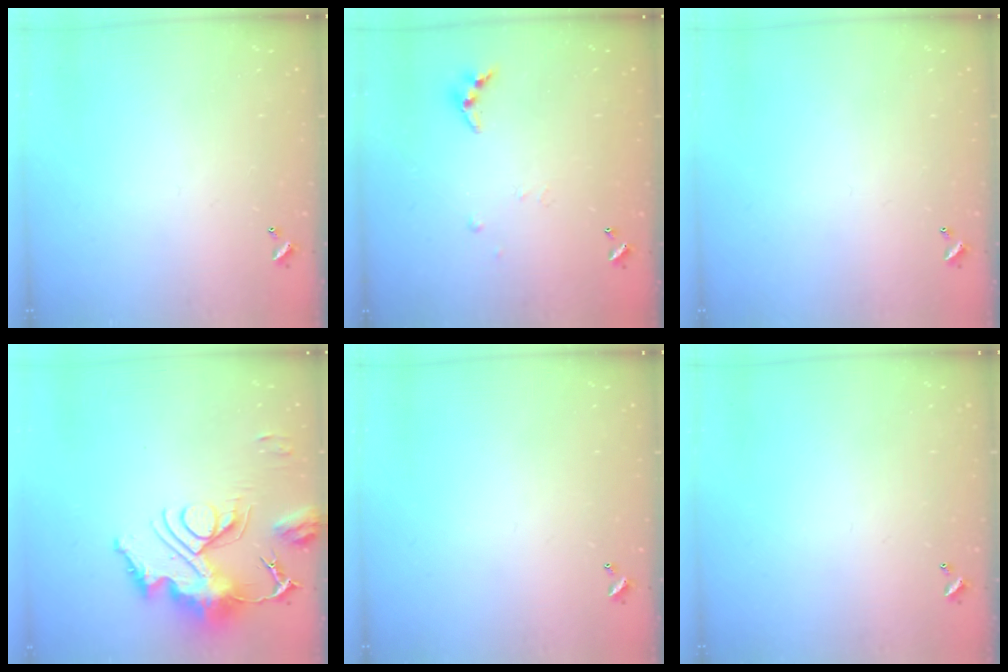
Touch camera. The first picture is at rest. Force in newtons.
{"total": 4.3, "press": 4.3, "slide": 0.4}
{"total": 0.0}
{"total": 15.1, "press": 15.0, "slide": 1.8}
{"total": 0.0}
{"total": 0.0}